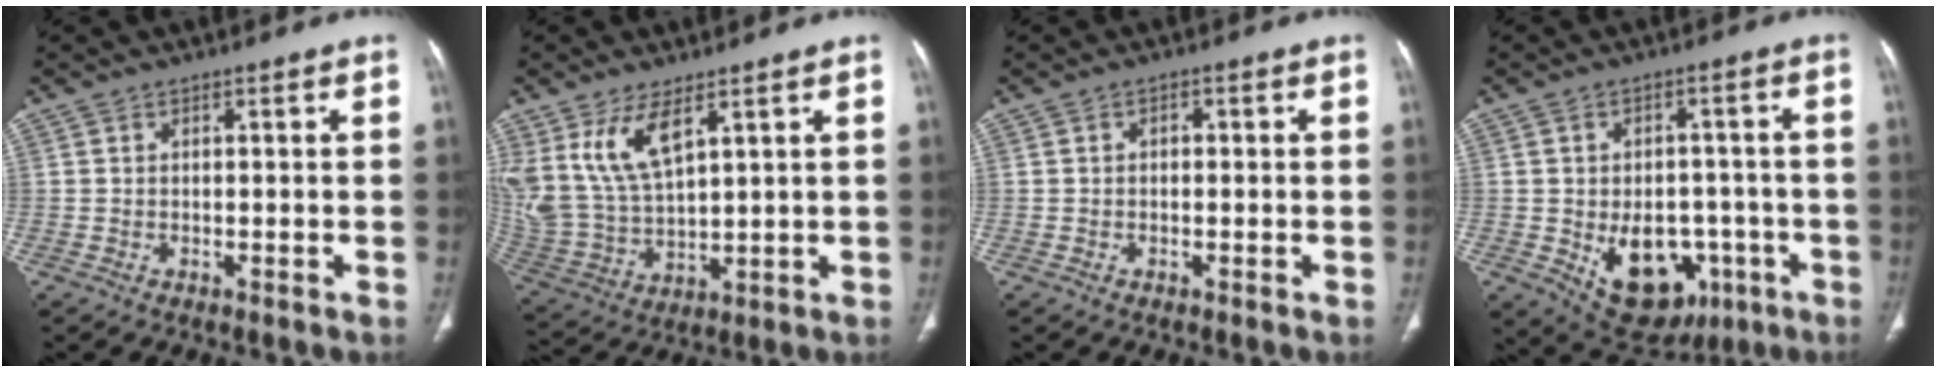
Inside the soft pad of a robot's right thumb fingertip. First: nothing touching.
{"total": 13.2, "force": [6.7, 6.0, 9.6], "torque": [-0.198, -0.027, 0.153]}
{"total": 1.2, "force": [0.1, 0.8, 0.9], "torque": [-0.011, 0.006, -0.001]}
{"total": 14.8, "force": [-4.9, 10.0, 9.8], "torque": [-0.105, 0.019, -0.049]}